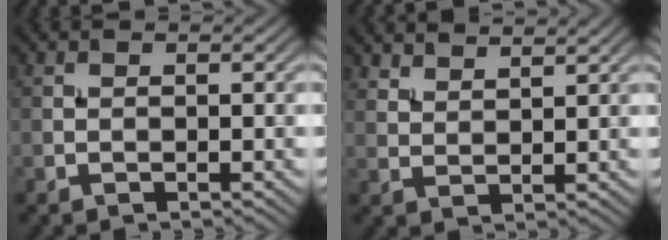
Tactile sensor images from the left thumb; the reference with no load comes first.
{"total": 4.1, "force": [3.7, 1.1, 1.6], "torque": [-0.031, -0.012, 0.082]}